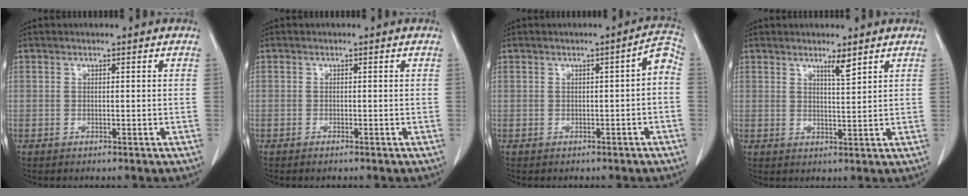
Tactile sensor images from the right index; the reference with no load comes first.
{"total": 0.6, "force": [-0.5, 0.0, 0.3], "torque": [-0.008, -0.002, -0.007]}
{"total": 3.3, "force": [-0.7, 0.8, 3.1], "torque": [-0.032, 0.016, -0.011]}
{"total": 2.6, "force": [1.9, 0.0, 1.7], "torque": [-0.032, -0.006, 0.036]}